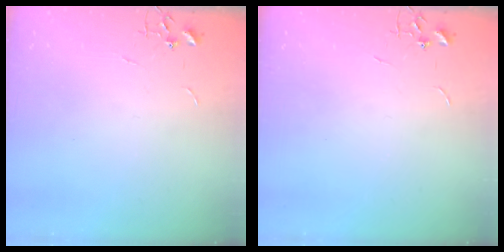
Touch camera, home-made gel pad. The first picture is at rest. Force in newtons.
{"total": 0.0}